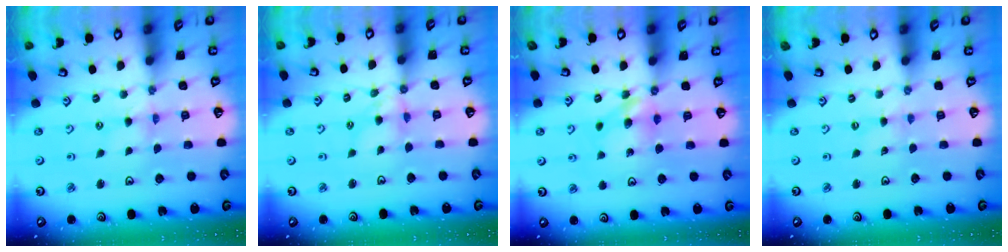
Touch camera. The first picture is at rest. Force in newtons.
{"total": 6.7, "press": 6.7, "slide": 0.6}
{"total": 8.5, "press": 8.4, "slide": 0.5}
{"total": 0.0}